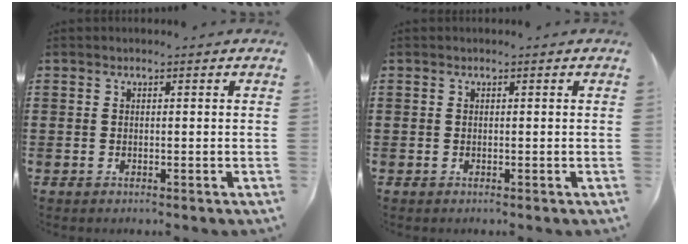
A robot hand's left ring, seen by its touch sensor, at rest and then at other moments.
{"total": 0.0}